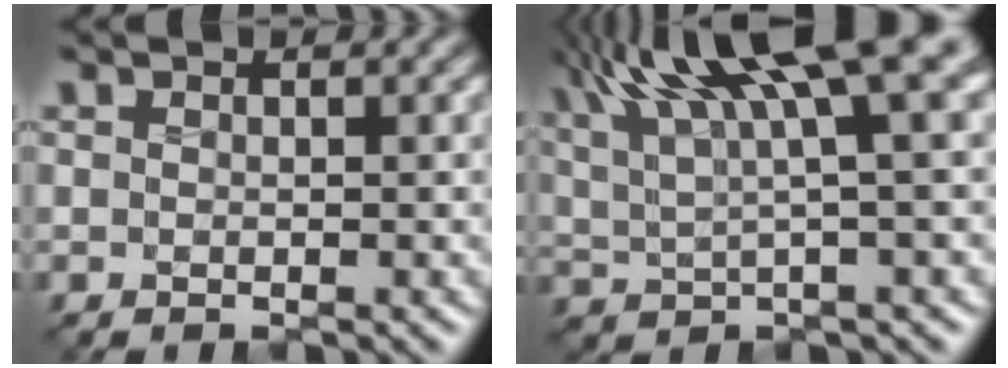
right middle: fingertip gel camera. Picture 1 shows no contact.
{"total": 14.2, "force": [7.2, 3.6, 11.7], "torque": [-0.199, 0.032, 0.116]}